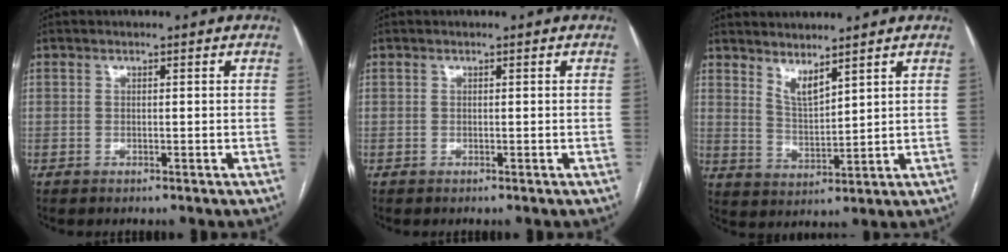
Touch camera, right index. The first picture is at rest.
{"total": 0.0}
{"total": 4.3, "force": [3.5, 0.7, 2.4], "torque": [-0.049, -0.016, 0.076]}